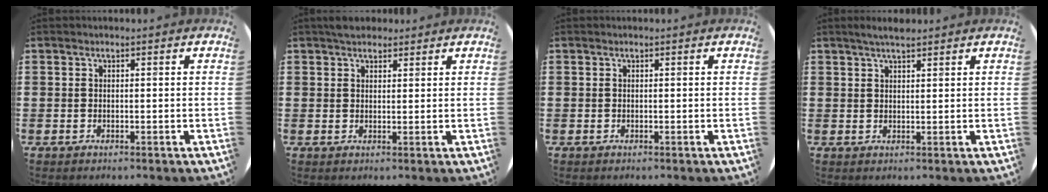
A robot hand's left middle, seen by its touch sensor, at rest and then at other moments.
{"total": 2.3, "force": [2.1, 1.0, 0.3], "torque": [-0.001, 0.003, 0.039]}
{"total": 0.0}
{"total": 2.4, "force": [2.0, 0.3, 1.2], "torque": [-0.024, 0.005, 0.036]}